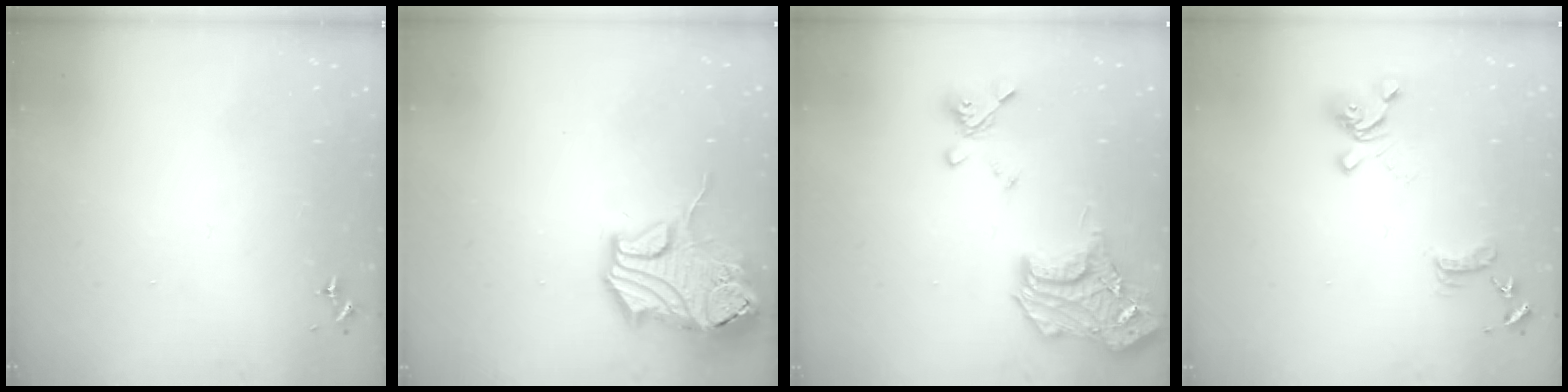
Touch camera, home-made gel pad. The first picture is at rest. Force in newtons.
{"total": 15.2, "press": 15.0, "slide": 2.4}
{"total": 22.9, "press": 22.8, "slide": 2.3}
{"total": 13.1, "press": 13.0, "slide": 1.2}